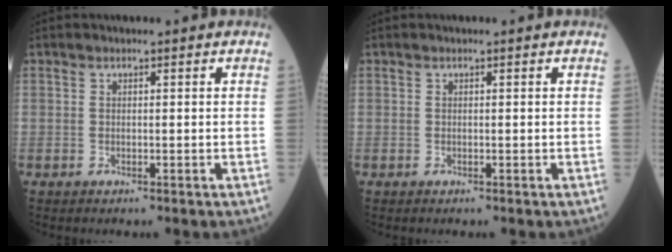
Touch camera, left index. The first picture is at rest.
{"total": 0.0}